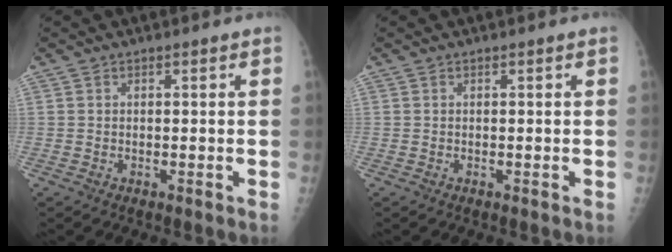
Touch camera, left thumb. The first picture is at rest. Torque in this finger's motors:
{"motor_torque": [0.00, 0.00, 0.00, 0.00, 0.00]}